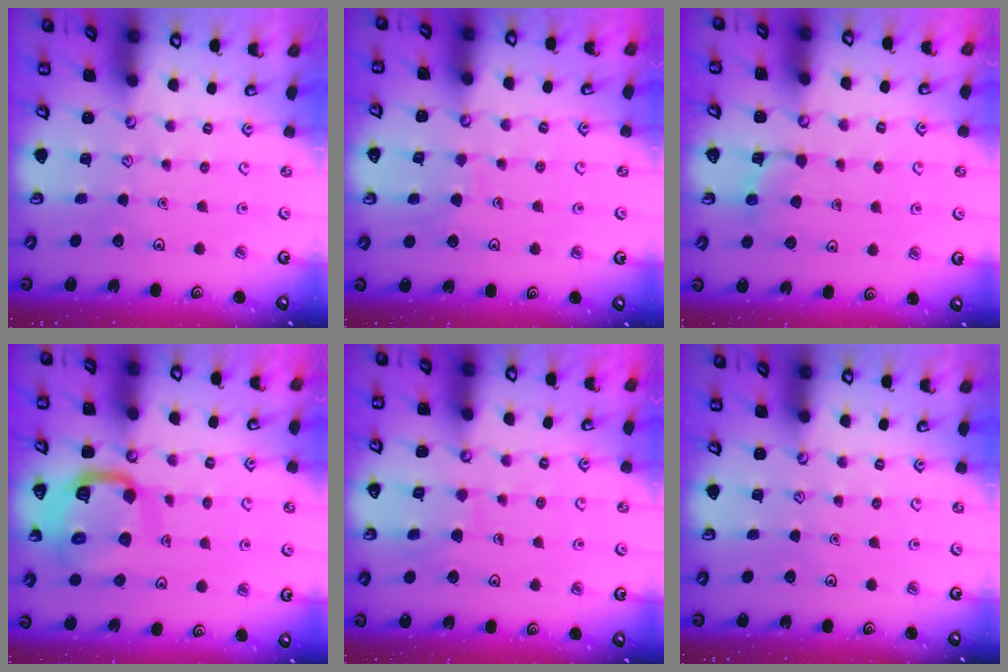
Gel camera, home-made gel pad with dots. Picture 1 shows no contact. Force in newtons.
{"total": 5.0, "press": 5.0, "slide": 0.5}
{"total": 3.8, "press": 3.7, "slide": 0.8}
{"total": 14.0, "press": 13.9, "slide": 1.5}
{"total": 6.9, "press": 6.9, "slide": 0.6}
{"total": 0.0}